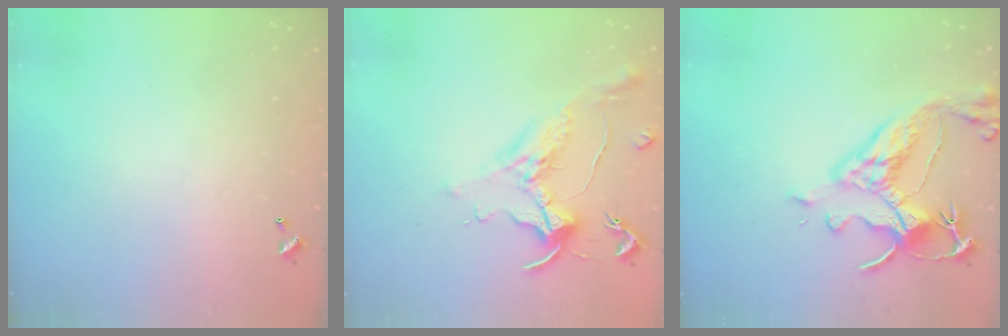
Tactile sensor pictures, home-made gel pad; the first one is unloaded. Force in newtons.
{"total": 1.3, "press": 1.1, "slide": 0.6}
{"total": 7.5, "press": 7.3, "slide": 1.5}